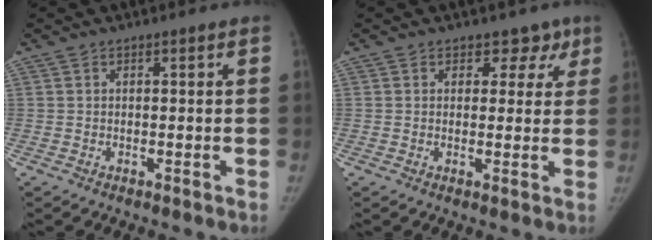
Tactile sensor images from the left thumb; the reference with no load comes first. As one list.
[{"total": 4.3, "force": [2.7, 3.3, 0.7], "torque": [0.029, -0.010, 0.027]}]